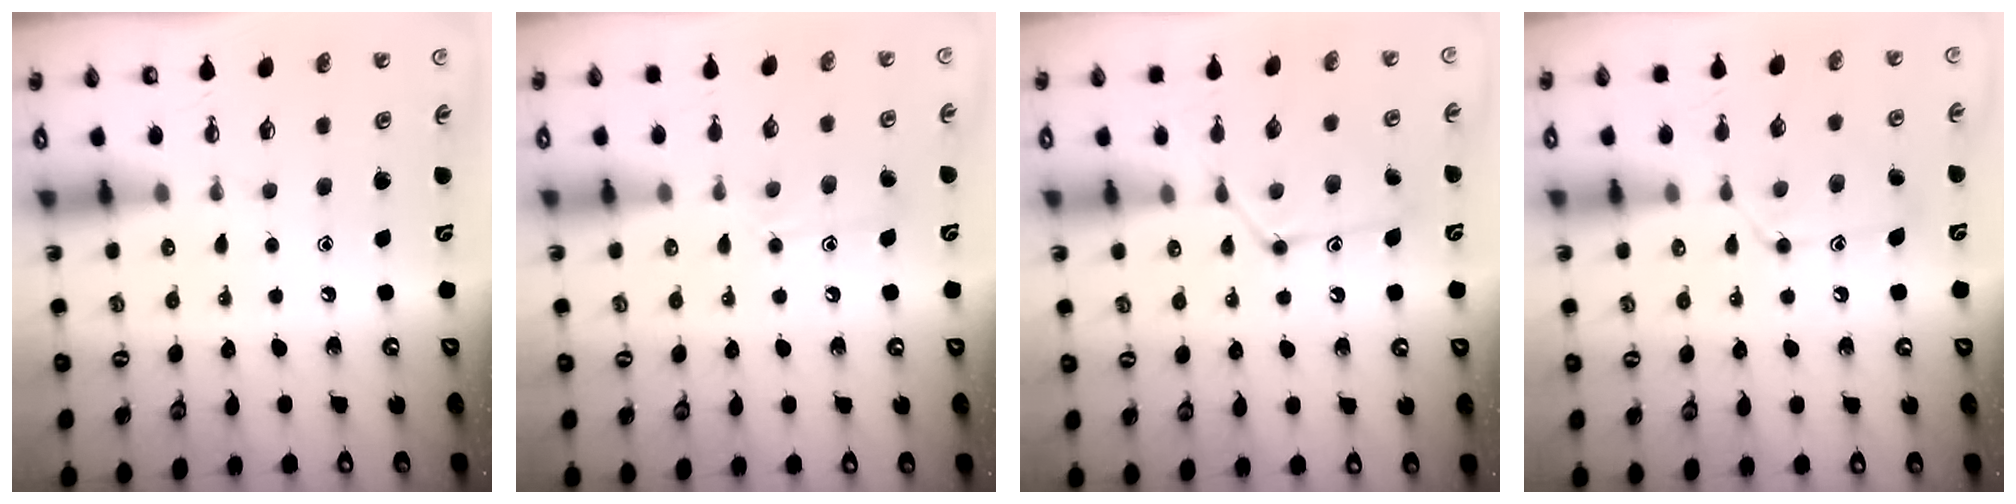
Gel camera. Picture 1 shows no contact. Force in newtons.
{"total": 9.8, "press": 9.8, "slide": 0.7}
{"total": 12.5, "press": 12.5, "slide": 0.5}
{"total": 12.9, "press": 12.9, "slide": 0.7}